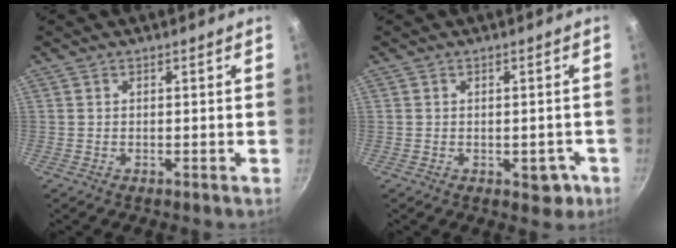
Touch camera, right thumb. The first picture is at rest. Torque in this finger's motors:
{"motor_torque": [0.61, 0.40, 0.32, -0.13, 0.09]}